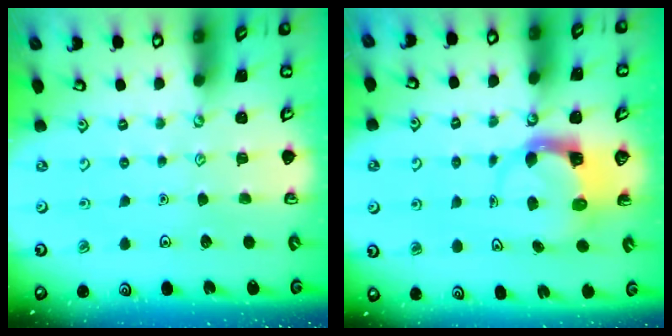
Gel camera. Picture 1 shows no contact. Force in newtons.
{"total": 3.6, "press": 3.6, "slide": 0.6}